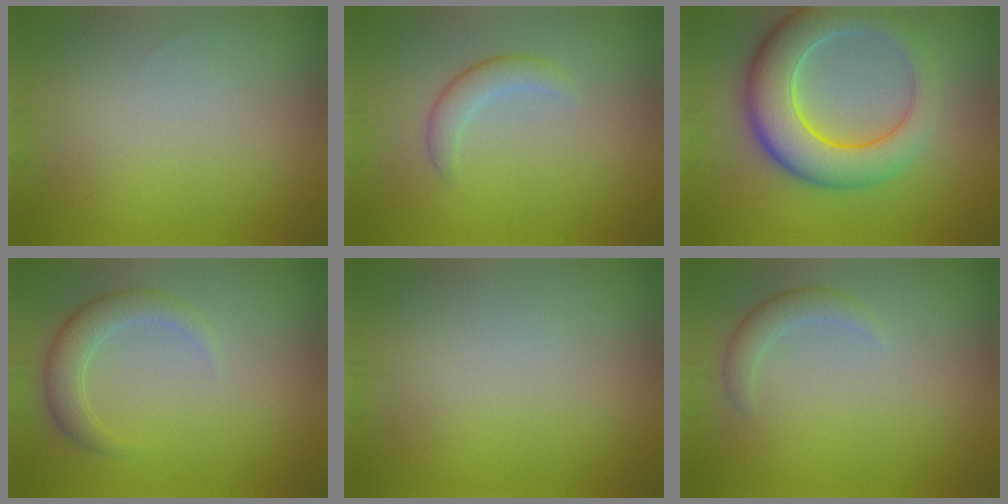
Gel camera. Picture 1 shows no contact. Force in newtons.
{"total": 2.1, "press": 2.1, "slide": 0.0}
{"total": 8.6, "press": 8.6, "slide": 0.6}
{"total": 2.8, "press": 2.8, "slide": 0.2}
{"total": 0.0}
{"total": 1.8, "press": 1.8, "slide": 0.3}